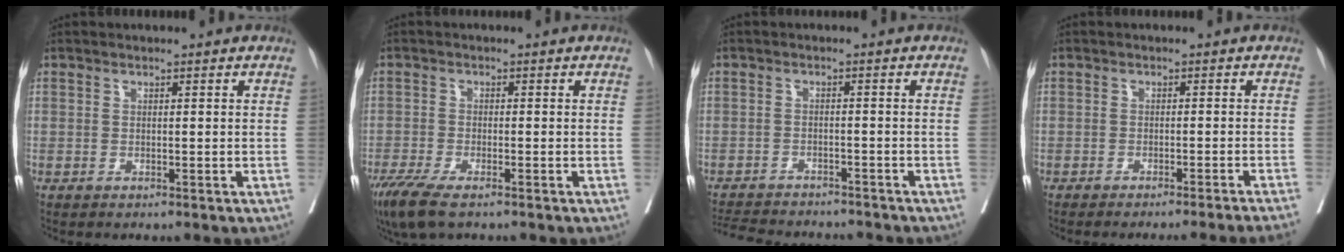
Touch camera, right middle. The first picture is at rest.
{"total": 6.5, "force": [-4.6, 1.4, 4.4], "torque": [-0.084, -0.018, -0.080]}
{"total": 12.3, "force": [-11.4, 2.7, 3.9], "torque": [-0.075, -0.003, -0.153]}
{"total": 10.9, "force": [-9.8, -2.5, 4.1], "torque": [-0.017, -0.030, -0.120]}